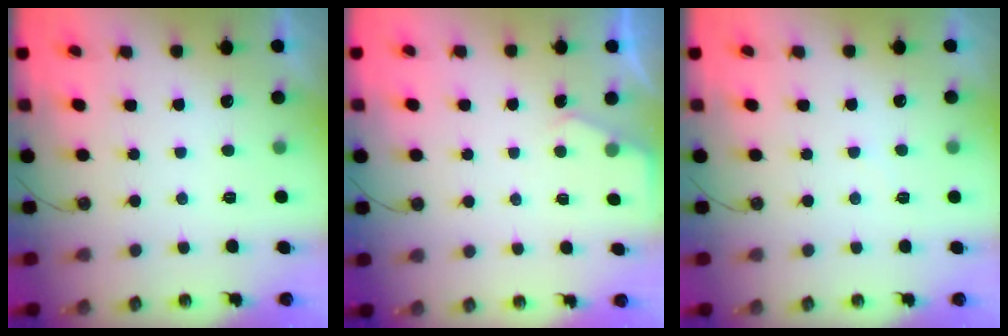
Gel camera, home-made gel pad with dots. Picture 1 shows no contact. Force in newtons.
{"total": 3.0, "press": 2.9, "slide": 0.5}
{"total": 2.0, "press": 2.0, "slide": 0.3}